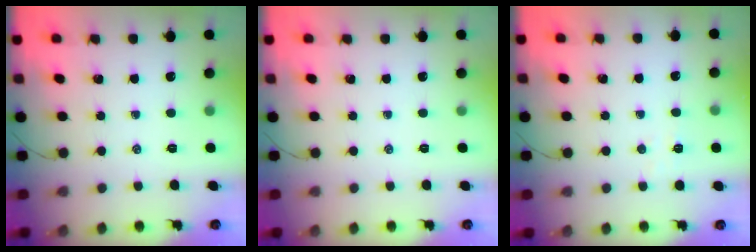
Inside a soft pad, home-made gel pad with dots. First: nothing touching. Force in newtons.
{"total": 0.0}
{"total": 2.8, "press": 2.7, "slide": 0.8}